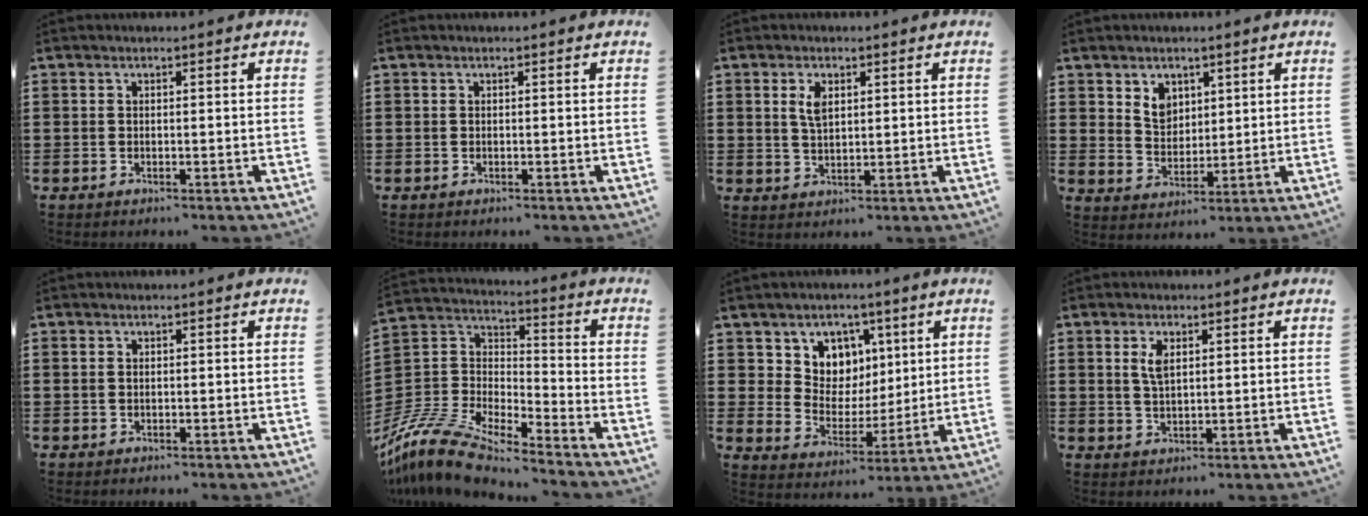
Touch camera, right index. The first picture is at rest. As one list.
[{"total": 0.0}, {"total": 3.3, "force": [1.2, 1.6, 2.5], "torque": [-0.056, 0.006, 0.021]}, {"total": 4.7, "force": [2.7, 3.5, 1.5], "torque": [-0.044, 0.012, 0.051]}, {"total": 0.7, "force": [0.2, 0.5, 0.3], "torque": [-0.009, 0.003, 0.004]}, {"total": 11.0, "force": [-10.3, 2.0, 3.4], "torque": [-0.099, 0.007, -0.216]}, {"total": 6.9, "force": [3.7, 5.8, 0.3], "torque": [-0.047, -0.029, 0.068]}, {"total": 3.1, "force": [1.2, 1.3, 2.6], "torque": [-0.056, 0.004, 0.020]}]